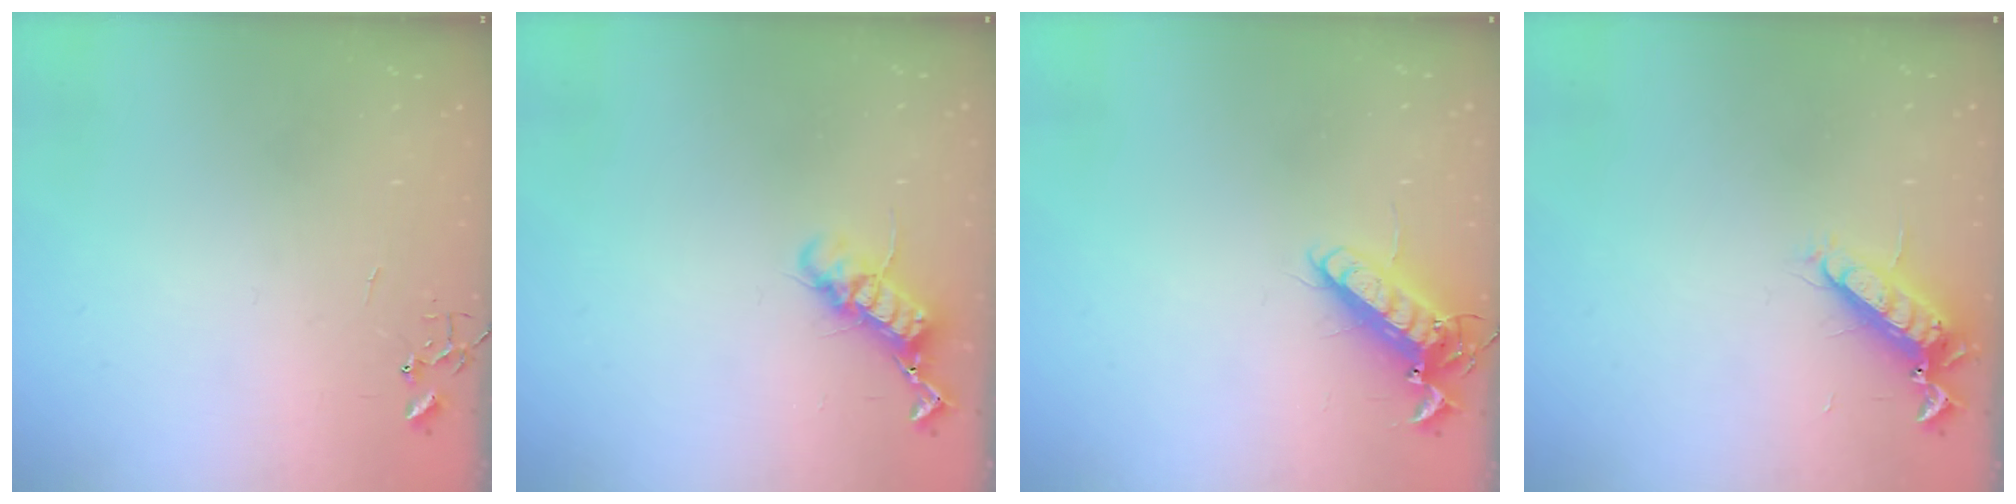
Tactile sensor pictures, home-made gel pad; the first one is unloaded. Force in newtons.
{"total": 11.9, "press": 11.8, "slide": 0.9}
{"total": 12.6, "press": 12.4, "slide": 2.4}
{"total": 12.4, "press": 12.3, "slide": 1.5}